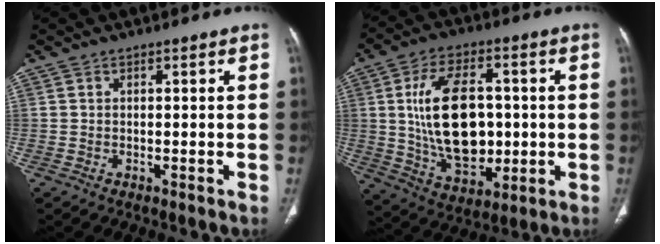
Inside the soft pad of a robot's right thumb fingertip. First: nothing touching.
{"total": 18.4, "force": [1.0, 11.1, 14.7], "torque": [-0.227, -0.004, 0.030]}